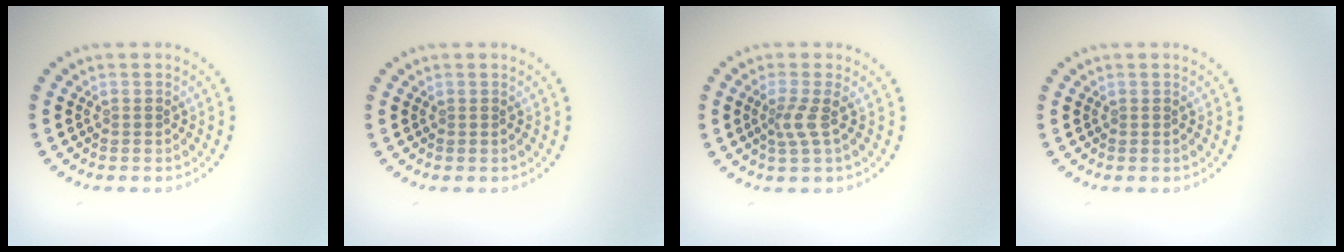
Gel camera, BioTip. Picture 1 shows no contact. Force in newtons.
{"total": 0.0}
{"total": 1.9, "press": 1.4, "slide": 1.4}
{"total": 0.0}